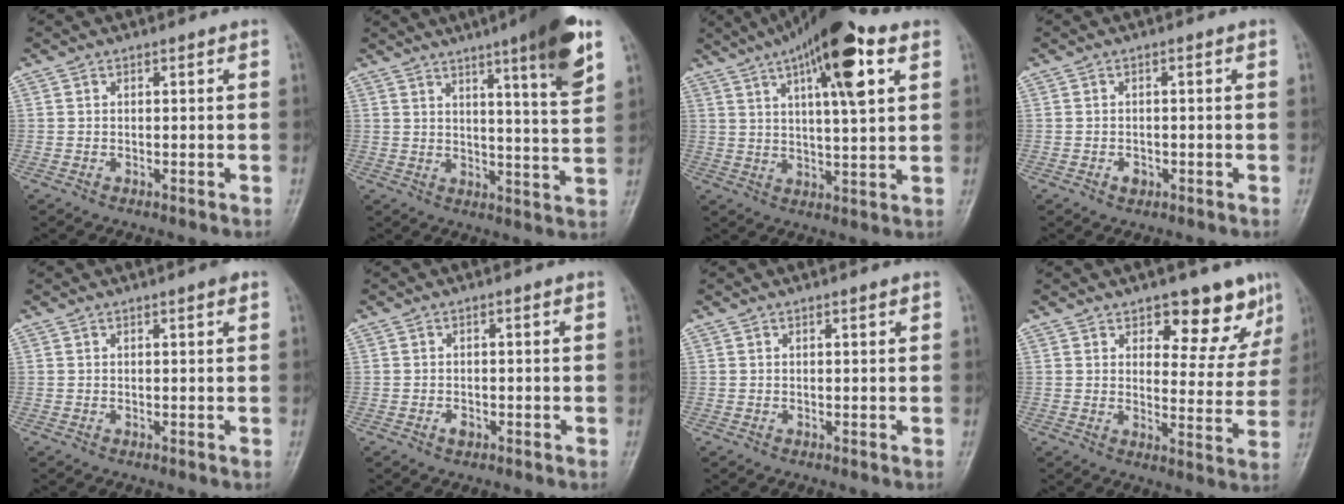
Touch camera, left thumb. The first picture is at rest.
{"total": 13.8, "force": [7.8, 1.3, 11.3], "torque": [-0.149, -0.037, 0.107]}
{"total": 16.7, "force": [7.8, 4.5, 14.1], "torque": [-0.207, -0.009, 0.119]}
{"total": 1.6, "force": [-0.7, 1.2, 0.9], "torque": [-0.008, 0.005, -0.010]}
{"total": 1.2, "force": [0.7, 0.1, 1.0], "torque": [-0.014, 0.000, 0.007]}
{"total": 1.4, "force": [-0.6, 0.9, 0.9], "torque": [-0.012, 0.004, -0.011]}
{"total": 0.6, "force": [0.4, 0.1, 0.4], "torque": [-0.007, -0.001, 0.006]}
{"total": 10.0, "force": [7.1, 5.1, 4.8], "torque": [-0.013, -0.045, 0.091]}